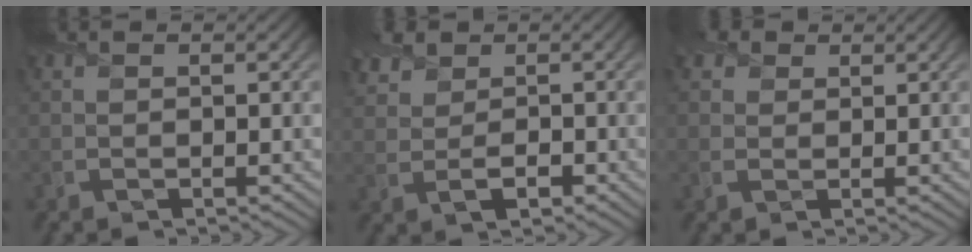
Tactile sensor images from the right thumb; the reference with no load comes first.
{"total": 4.2, "force": [1.1, 3.2, 2.6], "torque": [-0.055, 0.000, 0.018]}
{"total": 2.6, "force": [1.6, 1.8, 0.9], "torque": [-0.024, 0.005, 0.028]}